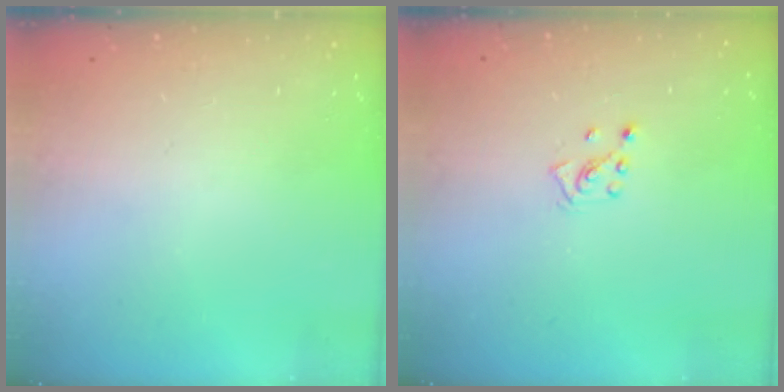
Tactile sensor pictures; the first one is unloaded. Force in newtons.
{"total": 2.8, "press": 2.8, "slide": 0.2}